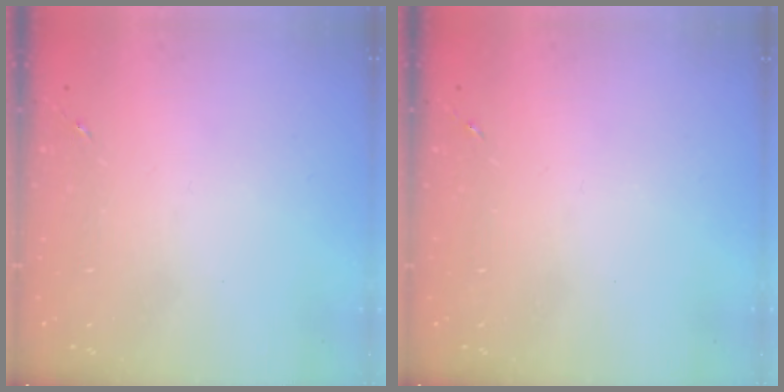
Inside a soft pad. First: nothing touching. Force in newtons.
{"total": 0.0}